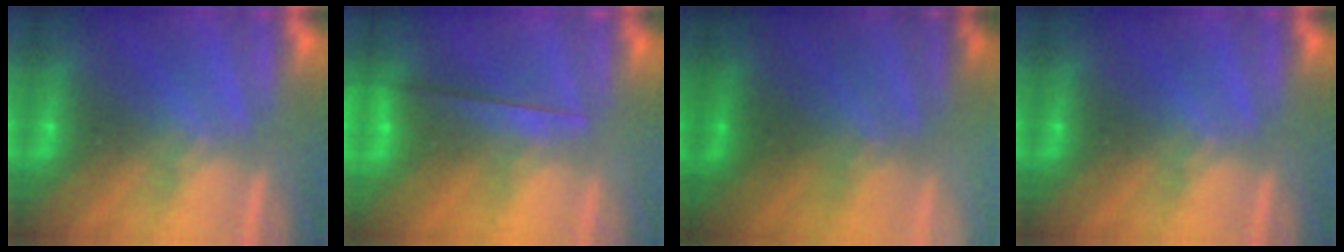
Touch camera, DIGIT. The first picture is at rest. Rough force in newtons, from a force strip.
{"total": 2.2}
{"total": 2.6}
{"total": 0.0}